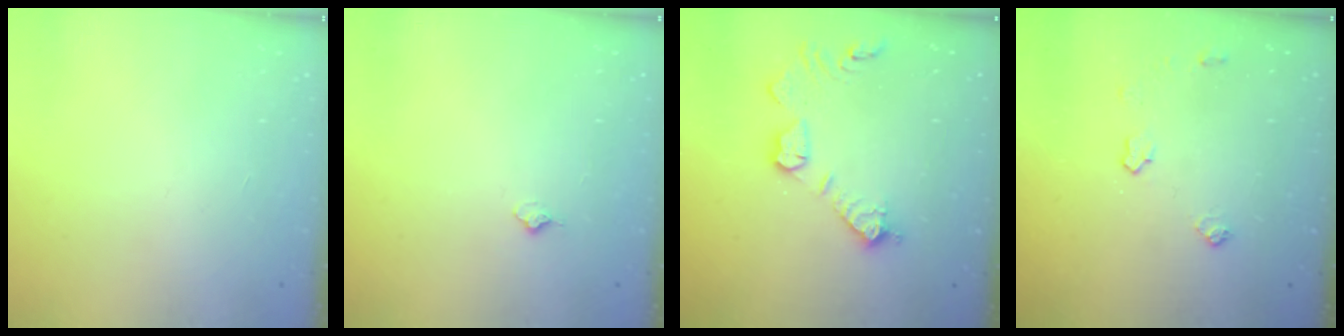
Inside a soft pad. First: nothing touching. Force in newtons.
{"total": 3.9, "press": 3.8, "slide": 0.6}
{"total": 12.9, "press": 12.8, "slide": 0.9}
{"total": 5.5, "press": 5.5, "slide": 0.7}